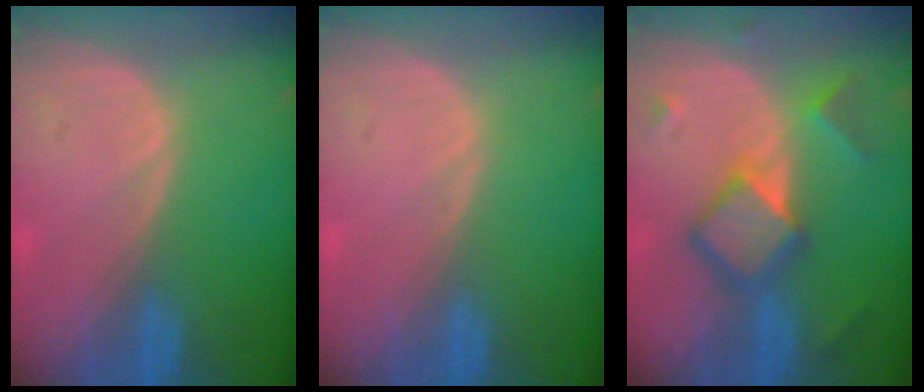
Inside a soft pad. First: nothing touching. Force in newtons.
{"total": 0.0}
{"total": 7.1, "press": 7.1, "slide": 0.5}